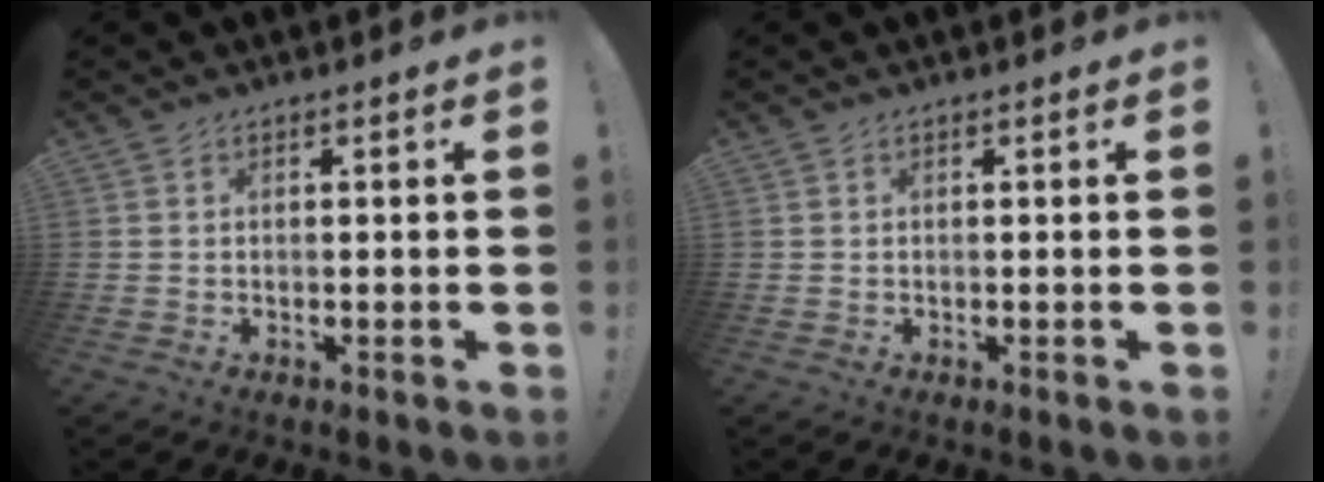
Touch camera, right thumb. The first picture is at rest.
{"total": 0.0}